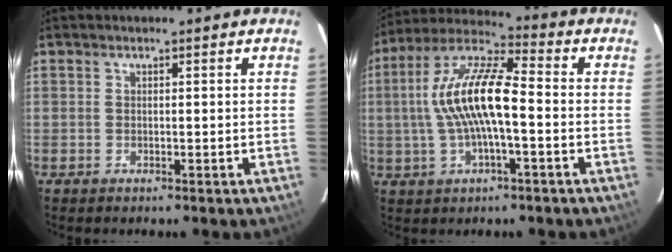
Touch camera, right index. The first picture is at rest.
{"total": 14.0, "force": [-1.0, 4.0, 13.4], "torque": [-0.263, 0.017, -0.025]}